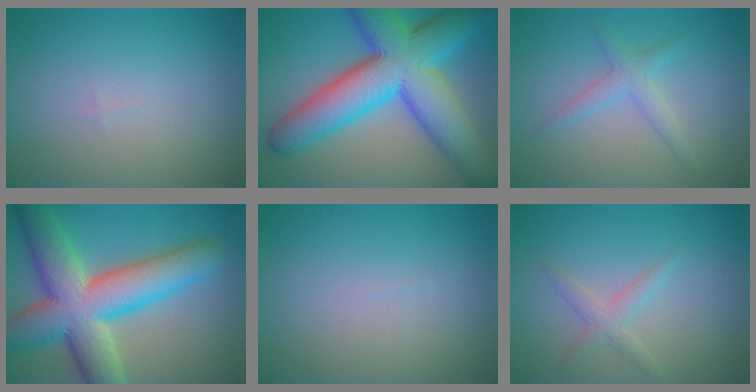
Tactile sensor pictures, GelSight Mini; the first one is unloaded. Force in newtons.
{"total": 14.1, "press": 14.1, "slide": 0.4}
{"total": 2.1, "press": 2.1, "slide": 0.0}
{"total": 12.2, "press": 12.2, "slide": 0.3}
{"total": 0.0}
{"total": 1.7, "press": 1.7, "slide": 0.1}